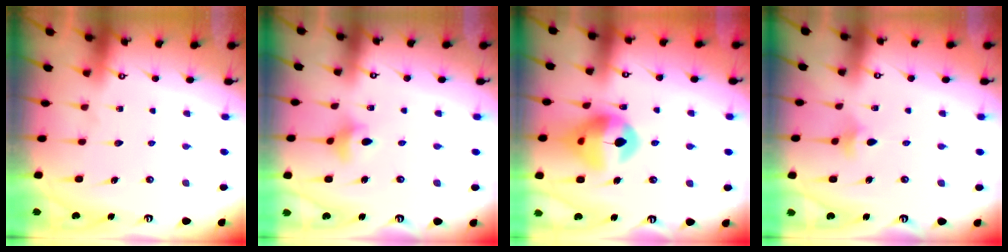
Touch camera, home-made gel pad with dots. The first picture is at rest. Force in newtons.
{"total": 3.8, "press": 3.8, "slide": 0.6}
{"total": 16.3, "press": 16.2, "slide": 2.0}
{"total": 3.5, "press": 3.4, "slide": 0.8}